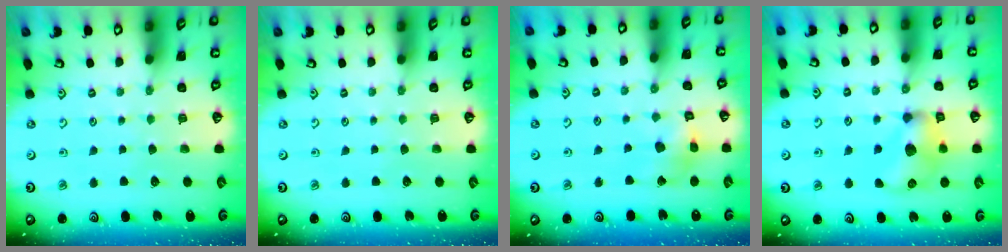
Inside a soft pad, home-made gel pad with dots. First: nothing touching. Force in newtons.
{"total": 0.0}
{"total": 9.6, "press": 9.5, "slide": 1.2}
{"total": 13.3, "press": 13.3, "slide": 0.9}